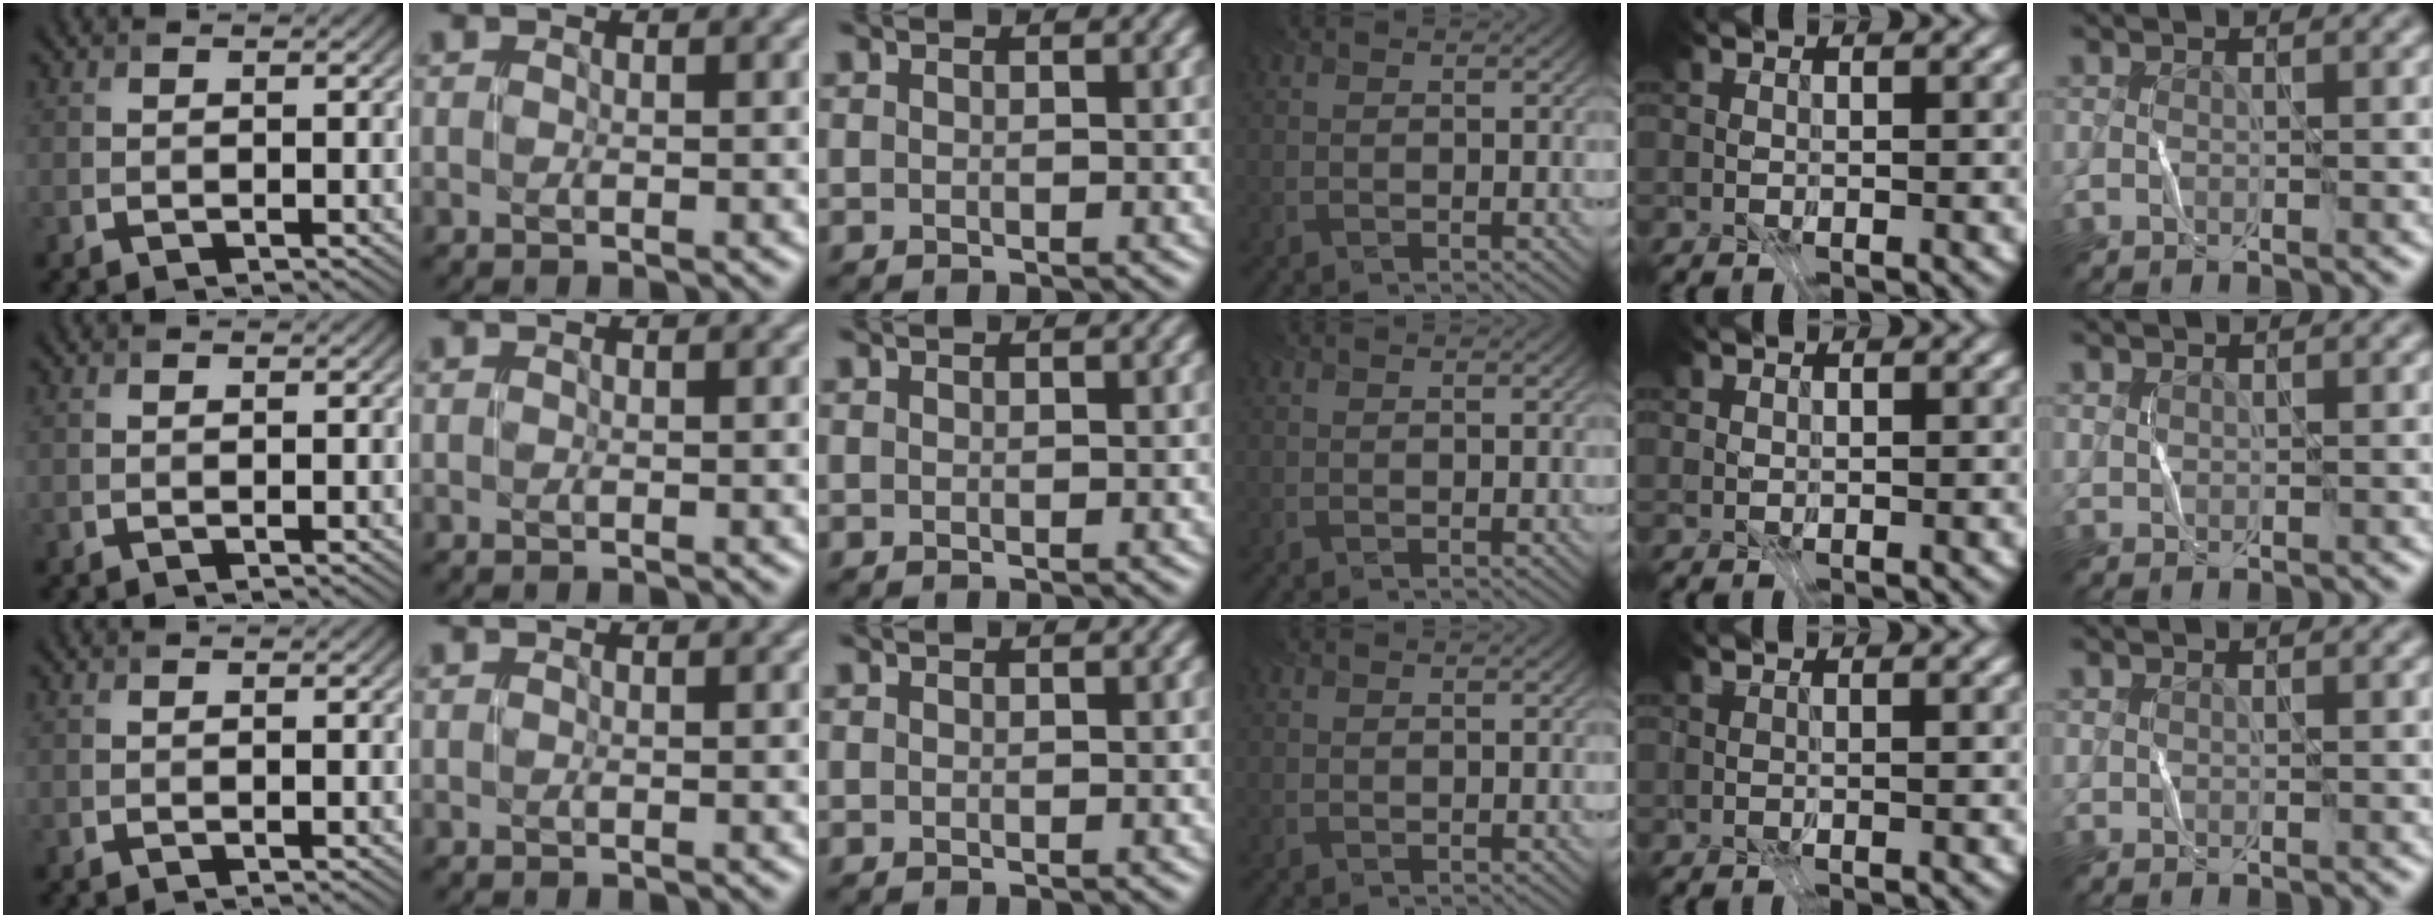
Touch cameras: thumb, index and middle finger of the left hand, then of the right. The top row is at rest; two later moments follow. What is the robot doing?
{"motion": "fold", "object": "receipt paper"}